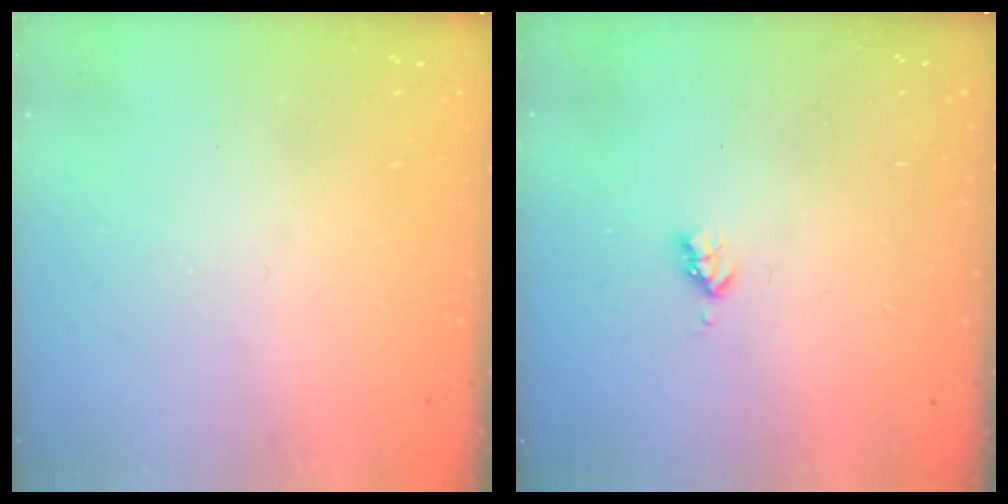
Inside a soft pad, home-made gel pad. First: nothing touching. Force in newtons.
{"total": 2.9, "press": 2.9, "slide": 0.5}